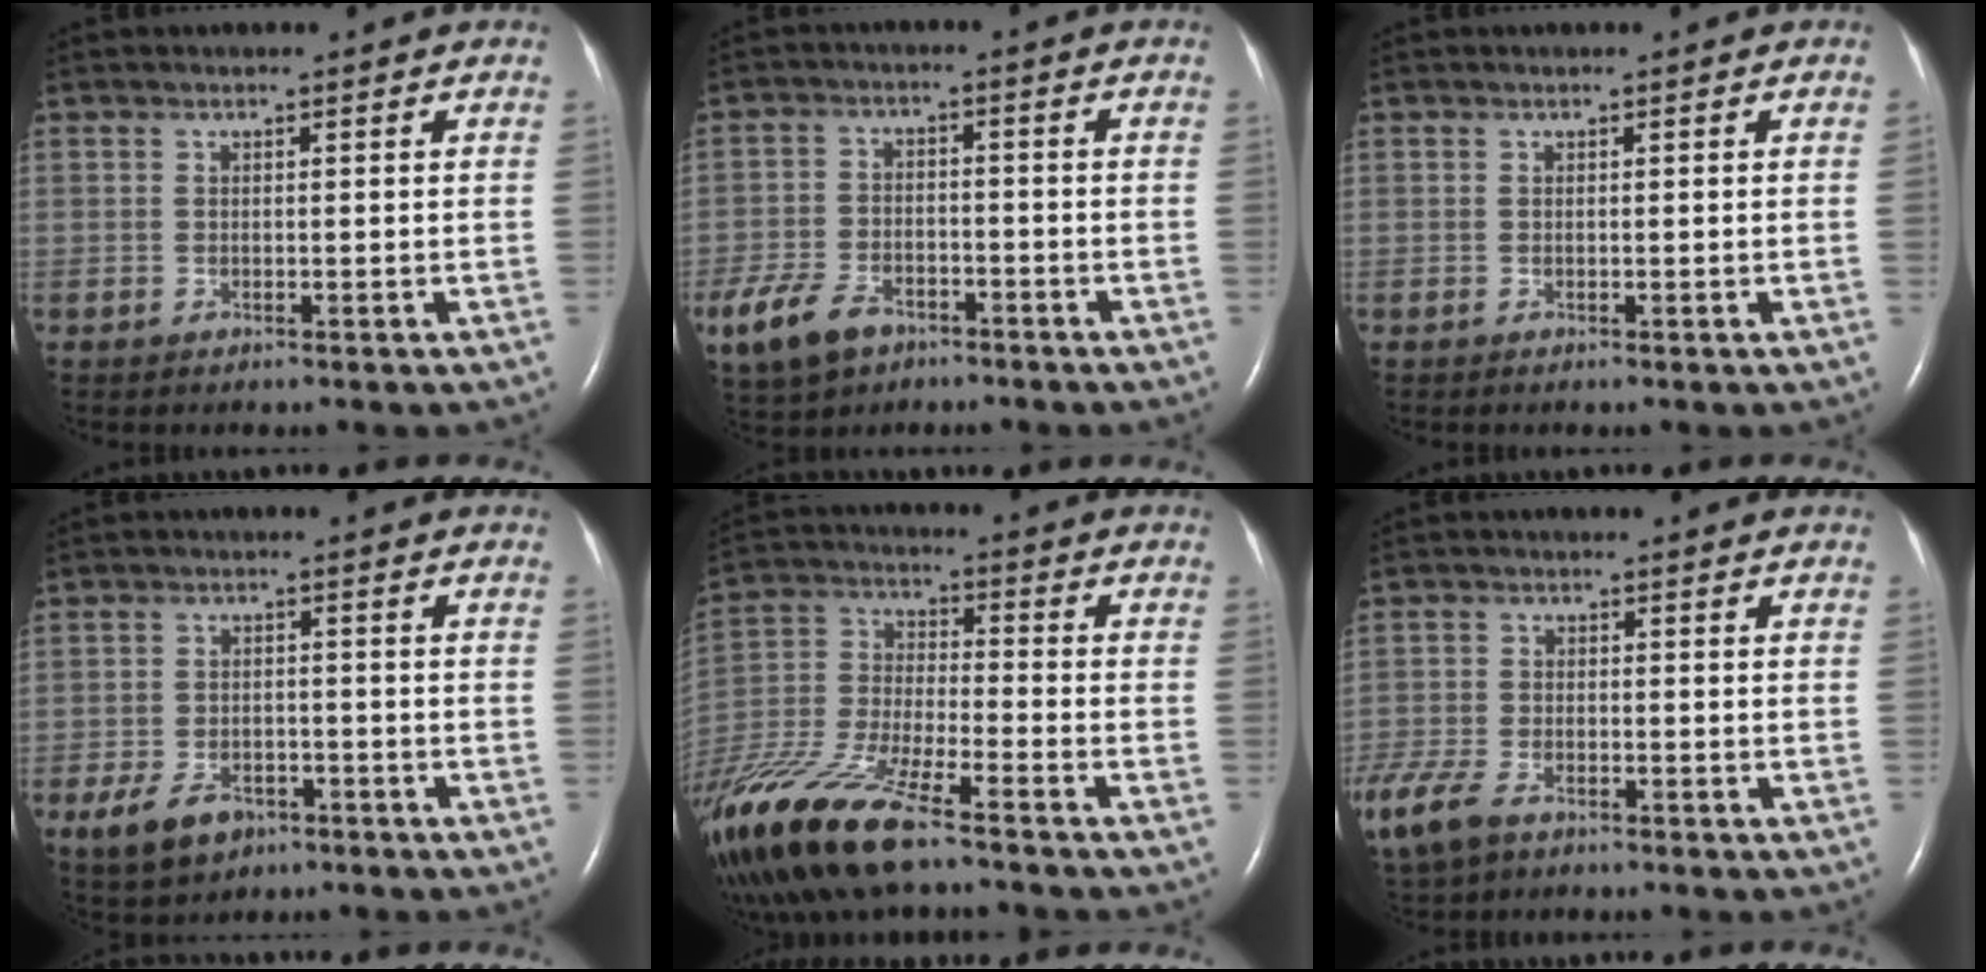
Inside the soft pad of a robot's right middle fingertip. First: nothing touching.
{"total": 8.7, "force": [-5.3, 5.0, 4.7], "torque": [-0.103, -0.005, -0.091]}
{"total": 0.6, "force": [0.1, 0.3, -0.6], "torque": [0.008, 0.003, -0.001]}
{"total": 6.2, "force": [-3.6, 3.8, 3.3], "torque": [-0.066, -0.001, -0.055]}
{"total": 21.2, "force": [-15.2, 4.7, 14.0], "torque": [-0.358, -0.046, -0.292]}
{"total": 9.9, "force": [-6.6, 4.9, 5.5], "torque": [-0.137, -0.016, -0.120]}